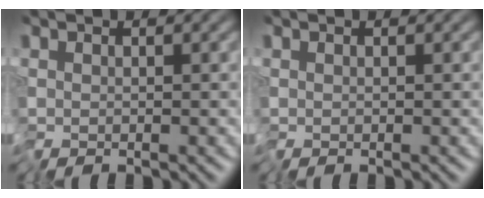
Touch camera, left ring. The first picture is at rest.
{"total": 0.0}